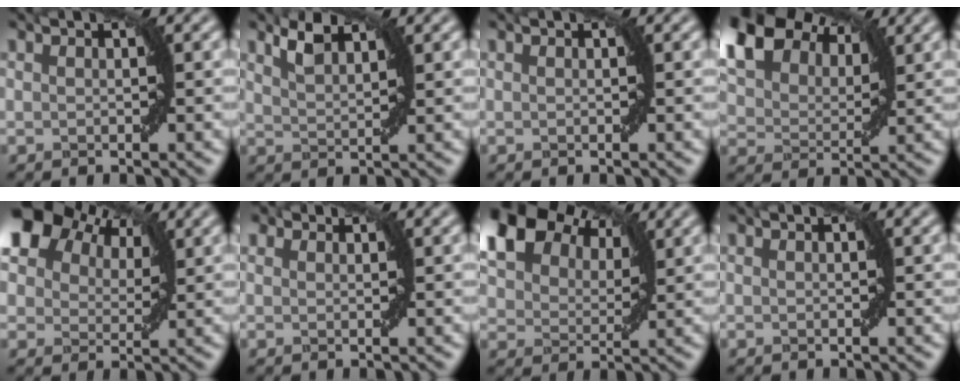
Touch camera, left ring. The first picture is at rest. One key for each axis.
{"total": 1.4, "fx": 0.3, "fy": 0.8, "fz": 1.2, "tx": -0.039, "ty": -0.003, "tz": 0.020}
{"total": 0.0}
{"total": 8.6, "fx": 3.8, "fy": 5.7, "fz": 5.1, "tx": -0.132, "ty": 0.037, "tz": 0.078}
{"total": 3.8, "fx": 3.1, "fy": 2.1, "fz": 0.5, "tx": -0.029, "ty": 0.007, "tz": 0.060}
{"total": 0.8, "fx": 0.1, "fy": 0.1, "fz": -0.8, "tx": 0.011, "ty": -0.001, "tz": 0.000}
{"total": 7.9, "fx": 3.9, "fy": 5.5, "fz": 4.1, "tx": -0.121, "ty": 0.039, "tz": 0.079}
{"total": 0.0}